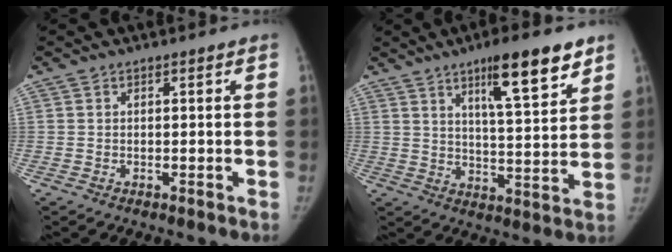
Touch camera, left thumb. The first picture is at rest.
{"total": 13.6, "force": [8.4, 2.9, 10.4], "torque": [-0.139, -0.041, 0.131]}